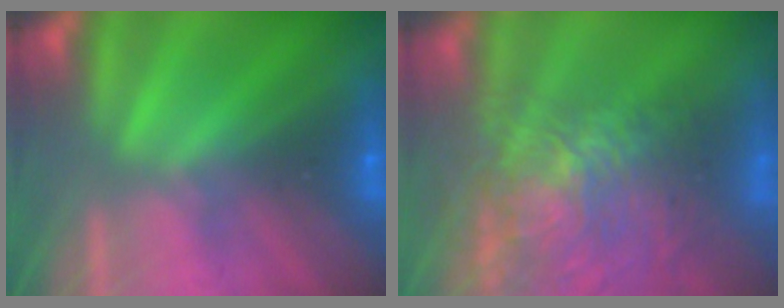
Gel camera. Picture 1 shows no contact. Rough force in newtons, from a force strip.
{"total": 7.8}